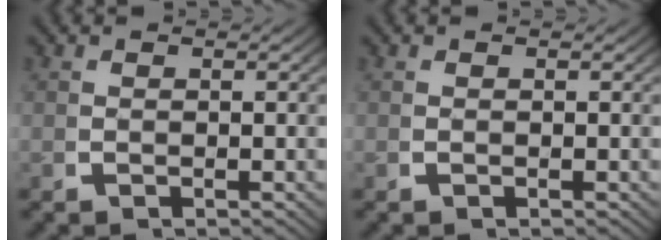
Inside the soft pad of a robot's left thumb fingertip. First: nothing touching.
{"total": 0.0}